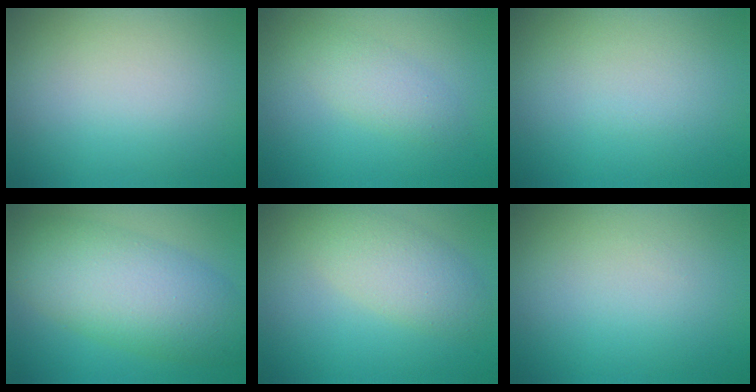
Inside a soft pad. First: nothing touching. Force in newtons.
{"total": 2.2, "press": 2.2, "slide": 0.0}
{"total": 0.0}
{"total": 8.6, "press": 8.6, "slide": 0.4}
{"total": 3.9, "press": 3.9, "slide": 0.2}
{"total": 0.0}